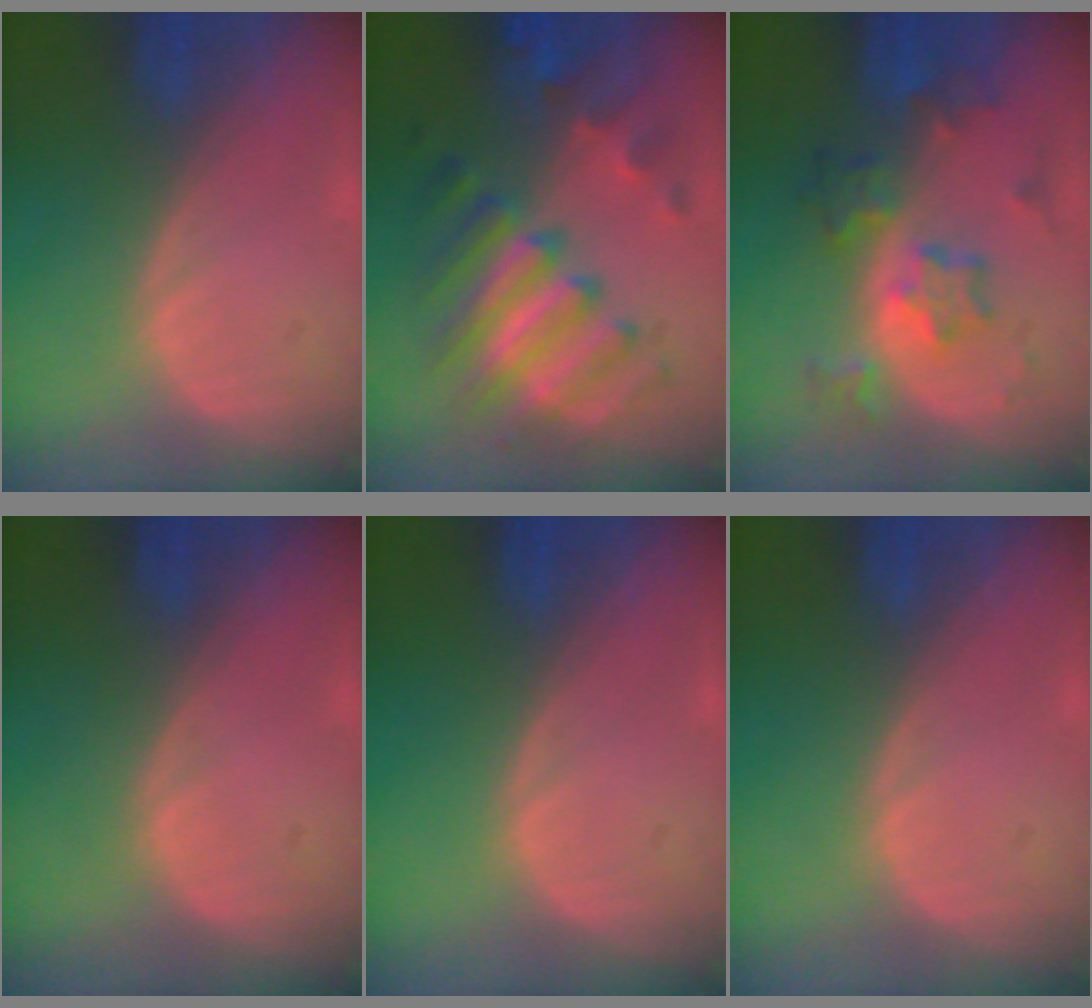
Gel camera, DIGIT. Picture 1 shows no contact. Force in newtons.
{"total": 9.3, "press": 9.3, "slide": 0.6}
{"total": 6.6, "press": 6.6, "slide": 0.1}
{"total": 0.0}
{"total": 0.0}
{"total": 0.0}